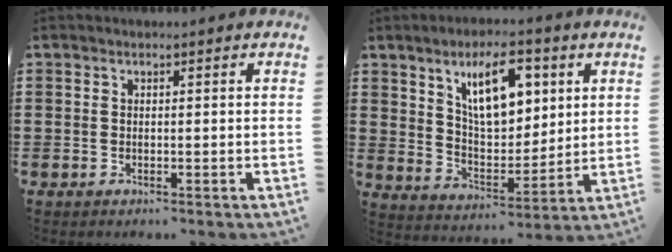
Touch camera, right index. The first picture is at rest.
{"total": 10.6, "force": [4.8, 5.2, 7.9], "torque": [-0.139, 0.001, 0.081]}